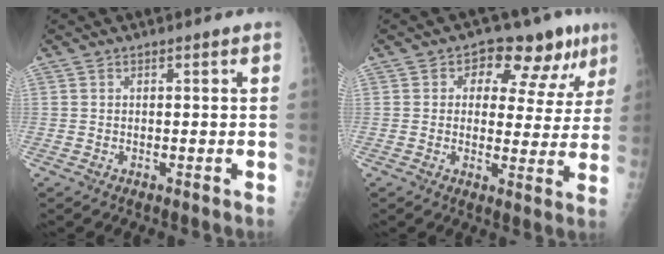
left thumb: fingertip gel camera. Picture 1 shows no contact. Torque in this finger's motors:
{"motor_torque": [-0.16, 0.06, -0.04, -0.06, 0.01]}